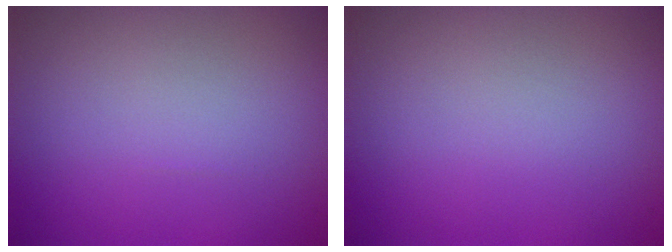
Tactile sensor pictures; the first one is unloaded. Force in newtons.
{"total": 0.0}